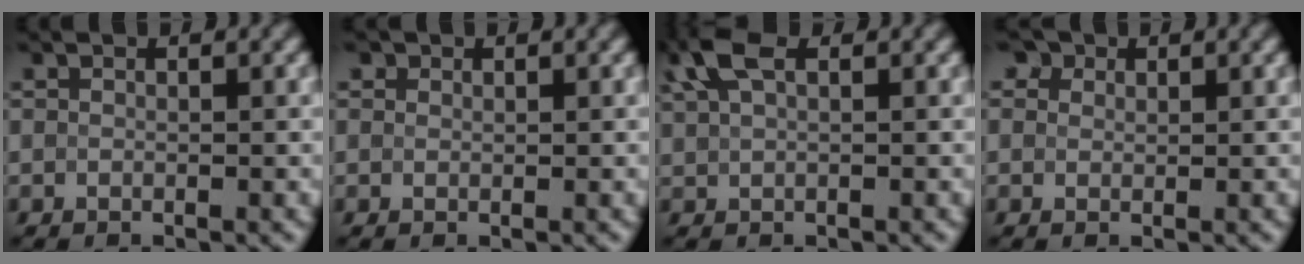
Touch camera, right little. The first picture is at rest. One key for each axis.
{"total": 0.9, "fx": 0.6, "fy": 0.6, "fz": 0.2, "tx": 0.000, "ty": 0.004, "tz": -0.001}
{"total": 4.0, "fx": 2.0, "fy": 1.9, "fz": 2.9, "tx": -0.068, "ty": 0.018, "tz": 0.034}
{"total": 3.0, "fx": 1.8, "fy": 2.0, "fz": 1.3, "tx": -0.019, "ty": 0.023, "tz": -0.001}